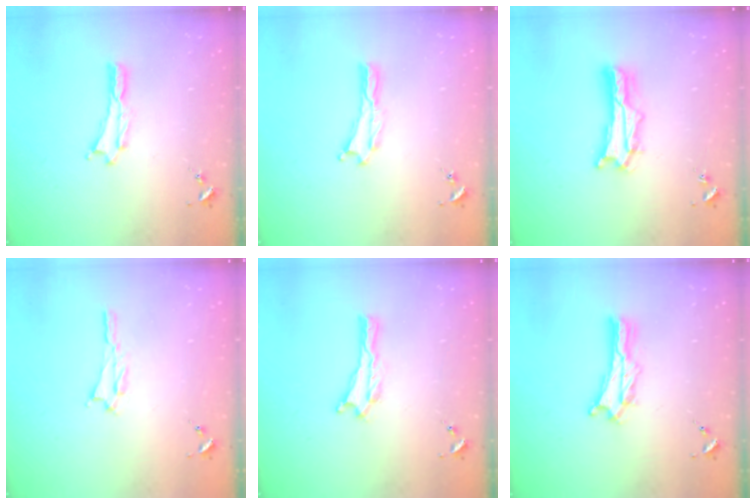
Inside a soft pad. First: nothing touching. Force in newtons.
{"total": 0.0}
{"total": 5.0, "press": 5.0, "slide": 0.6}
{"total": 1.1, "press": 1.1, "slide": 0.2}
{"total": 0.0}
{"total": 2.7, "press": 2.7, "slide": 0.3}